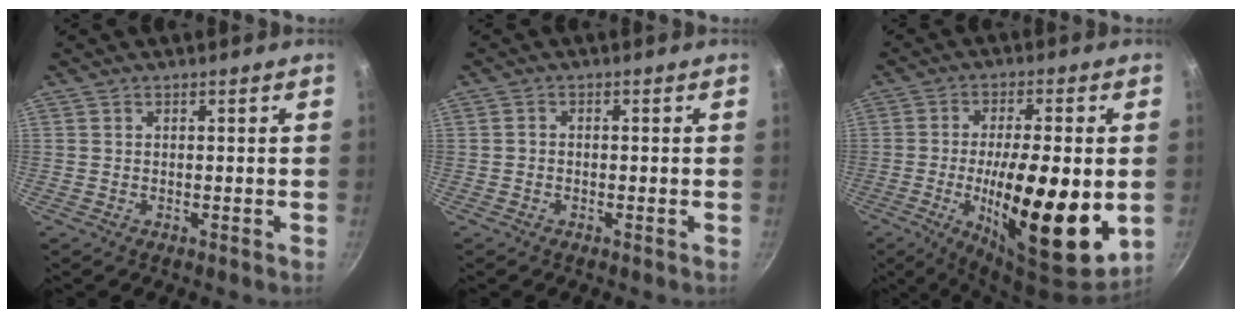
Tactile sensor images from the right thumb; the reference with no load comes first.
{"total": 0.8, "force": [-0.3, 0.6, 0.4], "torque": [-0.003, 0.002, -0.009]}
{"total": 23.0, "force": [-3.7, 7.3, 21.5], "torque": [-0.327, -0.029, -0.041]}